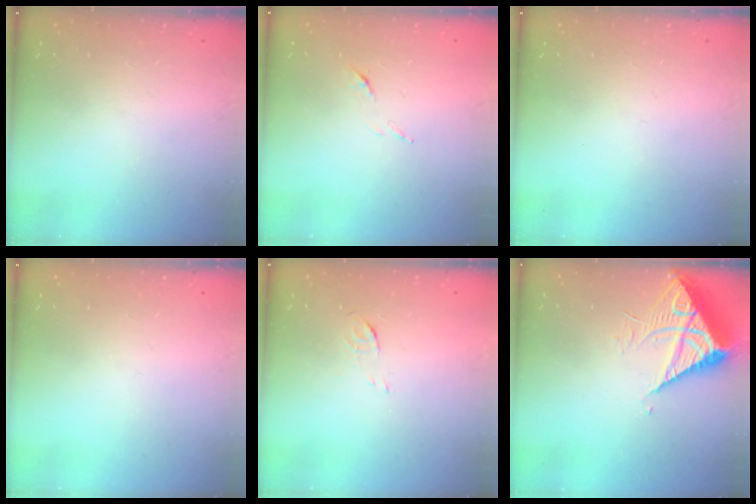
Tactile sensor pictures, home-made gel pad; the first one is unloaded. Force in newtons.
{"total": 6.1, "press": 6.0, "slide": 0.7}
{"total": 0.0}
{"total": 0.0}
{"total": 3.9, "press": 3.7, "slide": 1.2}
{"total": 7.8, "press": 7.8, "slide": 0.8}